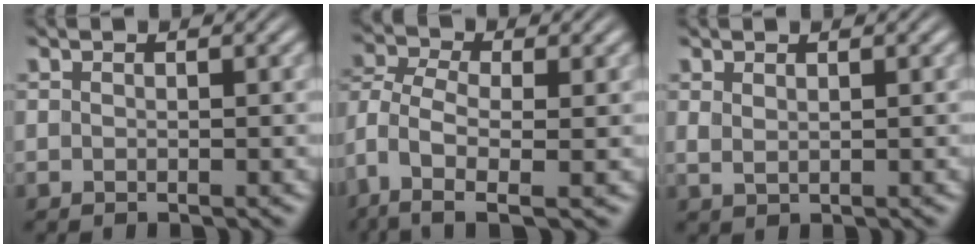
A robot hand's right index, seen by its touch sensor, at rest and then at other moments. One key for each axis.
{"total": 6.1, "fx": -1.9, "fy": 3.7, "fz": 4.5, "tx": -0.128, "ty": -0.050, "tz": -0.005}
{"total": 1.0, "fx": 0.8, "fy": 0.1, "fz": 0.5, "tx": -0.007, "ty": -0.004, "tz": 0.024}